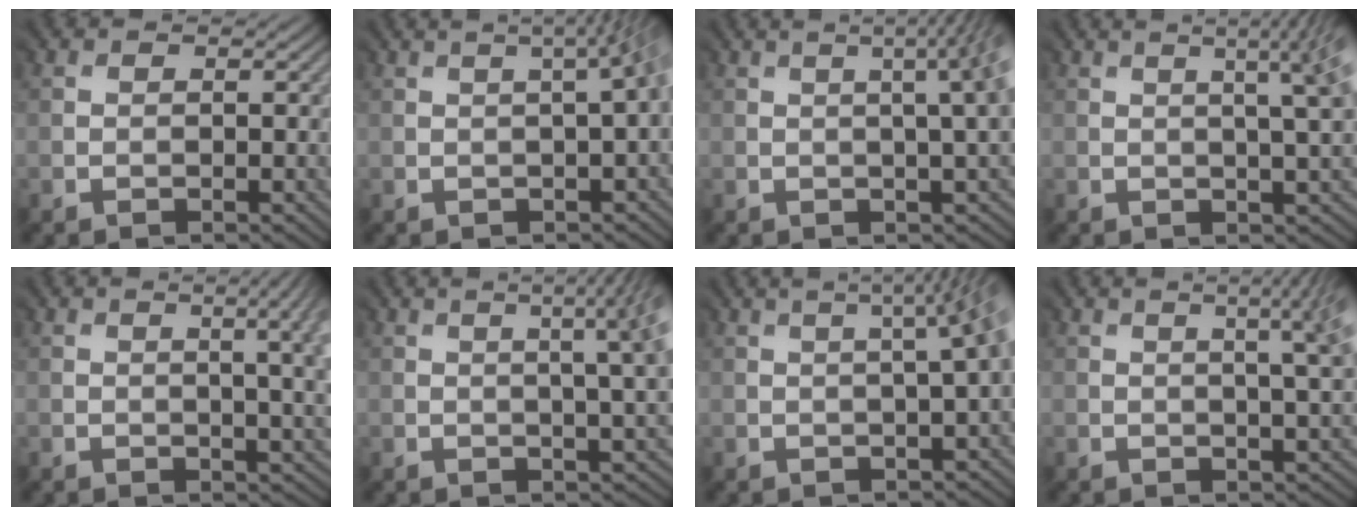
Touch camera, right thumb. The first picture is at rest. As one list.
[{"total": 4.3, "force": [0.4, 0.8, 4.2], "torque": [-0.021, 0.032, -0.012]}, {"total": 7.3, "force": [1.0, 1.8, 7.0], "torque": [-0.047, 0.042, -0.002]}, {"total": 7.2, "force": [2.2, 1.7, 6.6], "torque": [-0.052, 0.034, 0.013]}, {"total": 7.9, "force": [1.2, 2.9, 7.3], "torque": [-0.052, 0.035, 0.002]}, {"total": 8.0, "force": [1.7, 2.1, 7.5], "torque": [-0.067, 0.043, 0.009]}, {"total": 6.5, "force": [0.9, 1.5, 6.2], "torque": [-0.033, 0.049, -0.008]}, {"total": 6.4, "force": [2.0, 1.6, 5.9], "torque": [-0.043, 0.032, 0.009]}]